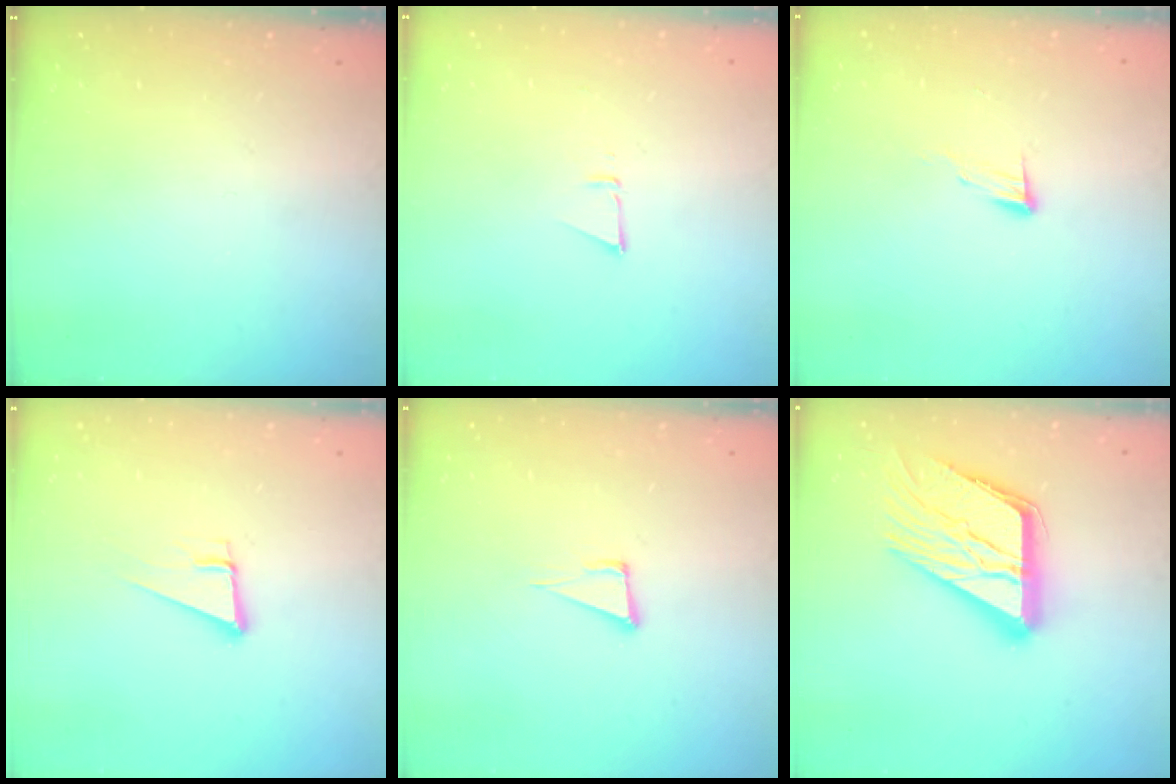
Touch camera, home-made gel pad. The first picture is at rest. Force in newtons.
{"total": 3.0, "press": 2.9, "slide": 0.8}
{"total": 6.2, "press": 6.2, "slide": 0.6}
{"total": 6.8, "press": 6.3, "slide": 2.5}
{"total": 5.2, "press": 4.2, "slide": 3.1}
{"total": 18.9, "press": 18.8, "slide": 1.9}